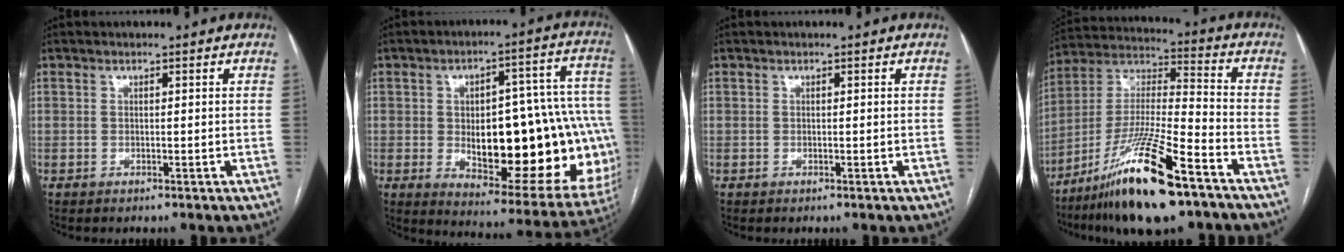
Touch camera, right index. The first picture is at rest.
{"total": 28.9, "force": [-3.4, 10.3, 26.8], "torque": [-0.280, 0.034, -0.014]}
{"total": 0.0}
{"total": 19.7, "force": [-12.5, 1.8, 15.1], "torque": [-0.316, -0.025, -0.227]}